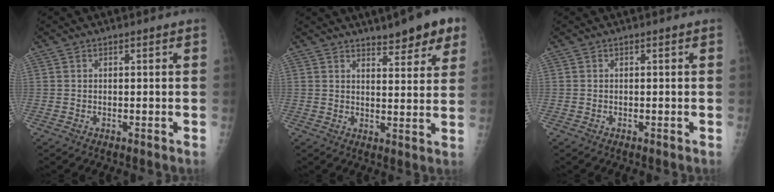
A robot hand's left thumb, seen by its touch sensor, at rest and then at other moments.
{"total": 9.4, "force": [6.5, 2.7, 6.3], "torque": [-0.059, -0.031, 0.085]}
{"total": 0.0}